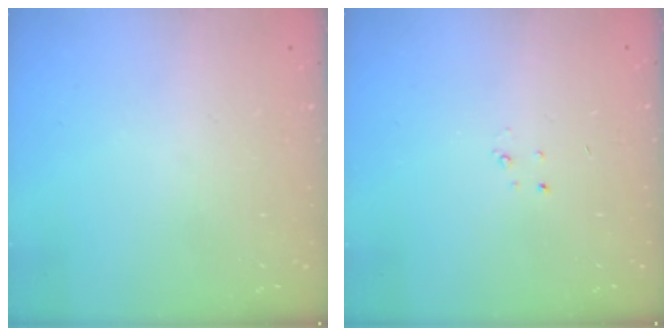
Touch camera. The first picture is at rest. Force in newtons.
{"total": 2.3, "press": 2.3, "slide": 0.3}